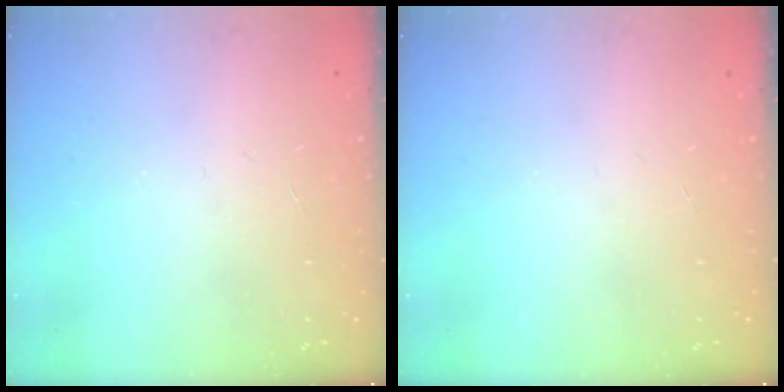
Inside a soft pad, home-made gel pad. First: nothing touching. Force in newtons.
{"total": 0.0}